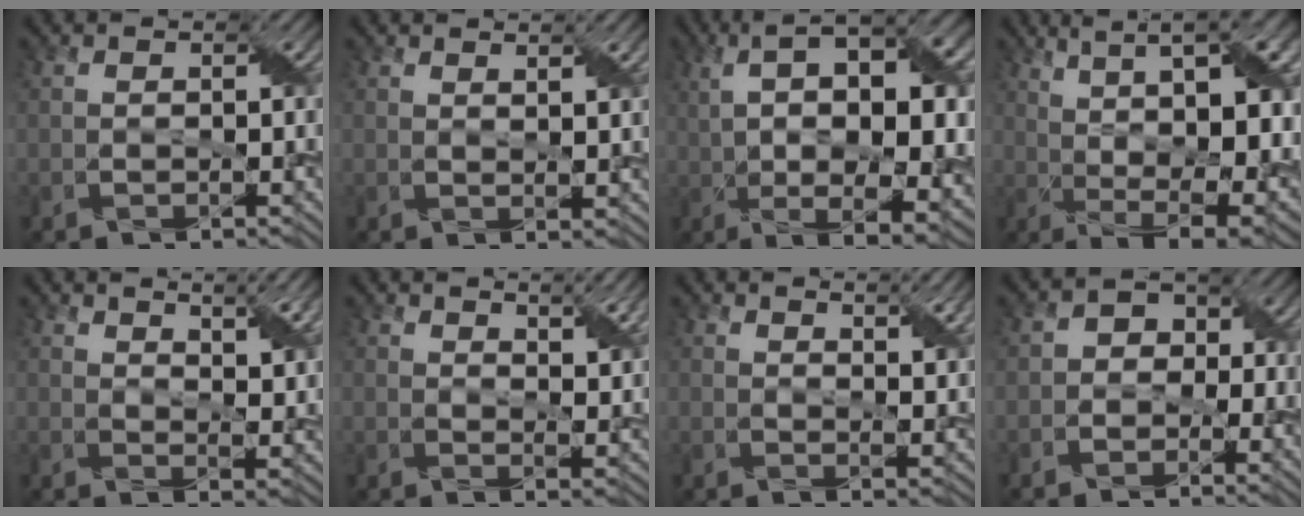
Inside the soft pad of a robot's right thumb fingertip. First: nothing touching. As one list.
[{"total": 1.9, "force": [1.5, -0.5, 1.0], "torque": [-0.017, -0.004, 0.036]}, {"total": 15.6, "force": [2.9, 5.0, 14.5], "torque": [-0.224, 0.011, 0.054]}, {"total": 16.9, "force": [3.9, 5.8, 15.4], "torque": [-0.219, 0.027, 0.082]}, {"total": 5.7, "force": [4.1, 0.5, 3.8], "torque": [-0.067, 0.001, 0.080]}, {"total": 4.2, "force": [3.3, 0.1, 2.5], "torque": [-0.049, -0.002, 0.064]}, {"total": 3.7, "force": [2.9, 0.1, 2.2], "torque": [-0.043, -0.002, 0.057]}, {"total": 2.6, "force": [-1.0, 2.2, 1.0], "torque": [-0.003, 0.009, -0.031]}]